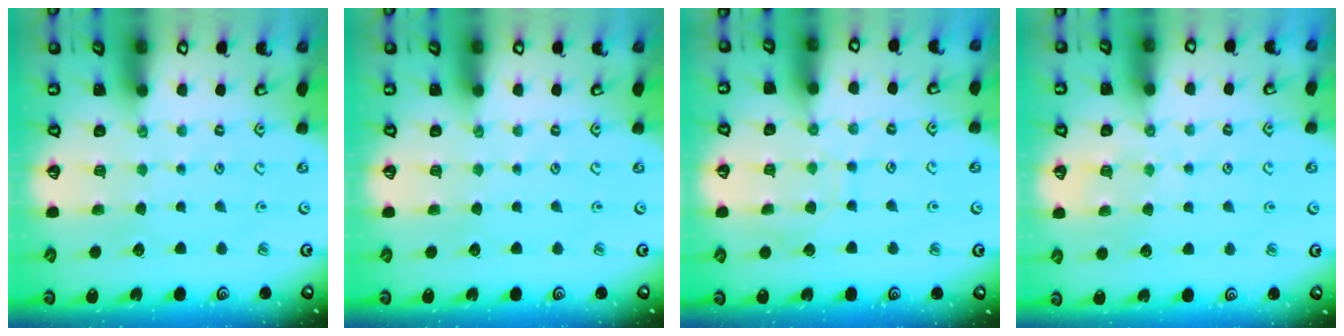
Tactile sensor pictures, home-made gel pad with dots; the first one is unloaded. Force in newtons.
{"total": 0.0}
{"total": 7.9, "press": 7.9, "slide": 0.5}
{"total": 4.9, "press": 4.8, "slide": 0.6}